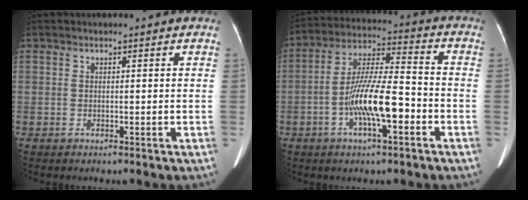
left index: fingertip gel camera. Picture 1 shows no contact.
{"total": 11.9, "force": [-3.9, 2.4, 11.0], "torque": [-0.214, 0.011, -0.068]}